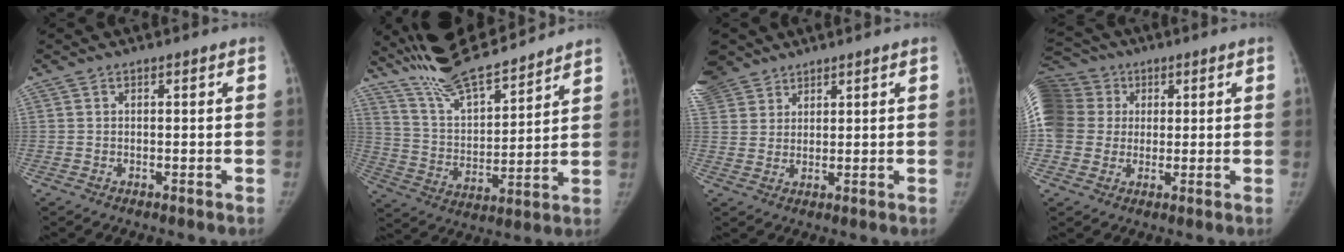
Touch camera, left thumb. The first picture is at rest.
{"total": 16.6, "force": [15.1, 3.0, 6.0], "torque": [-0.087, -0.069, 0.279]}
{"total": 10.8, "force": [7.5, 7.2, 2.6], "torque": [-0.066, 0.007, 0.158]}
{"total": 18.8, "force": [3.9, 16.5, 8.1], "torque": [-0.213, 0.055, 0.077]}